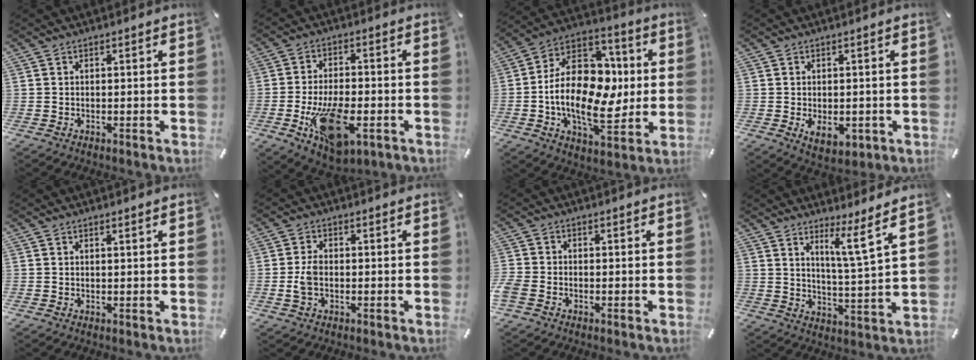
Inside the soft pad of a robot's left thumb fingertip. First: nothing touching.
{"total": 16.4, "force": [-5.3, 8.7, 12.8], "torque": [-0.229, -0.003, -0.084]}
{"total": 21.2, "force": [-1.3, 14.5, 15.5], "torque": [-0.274, -0.002, -0.017]}
{"total": 5.2, "force": [-1.1, 3.2, 3.9], "torque": [-0.068, -0.008, -0.022]}
{"total": 0.5, "force": [0.3, 0.0, 0.4], "torque": [-0.008, 0.000, 0.005]}
{"total": 4.1, "force": [-0.7, 2.7, 3.0], "torque": [-0.060, 0.003, -0.011]}
{"total": 2.6, "force": [-1.6, 1.7, 1.0], "torque": [-0.027, 0.004, -0.034]}
{"total": 8.8, "force": [6.0, -0.1, 6.4], "torque": [-0.109, -0.042, 0.094]}